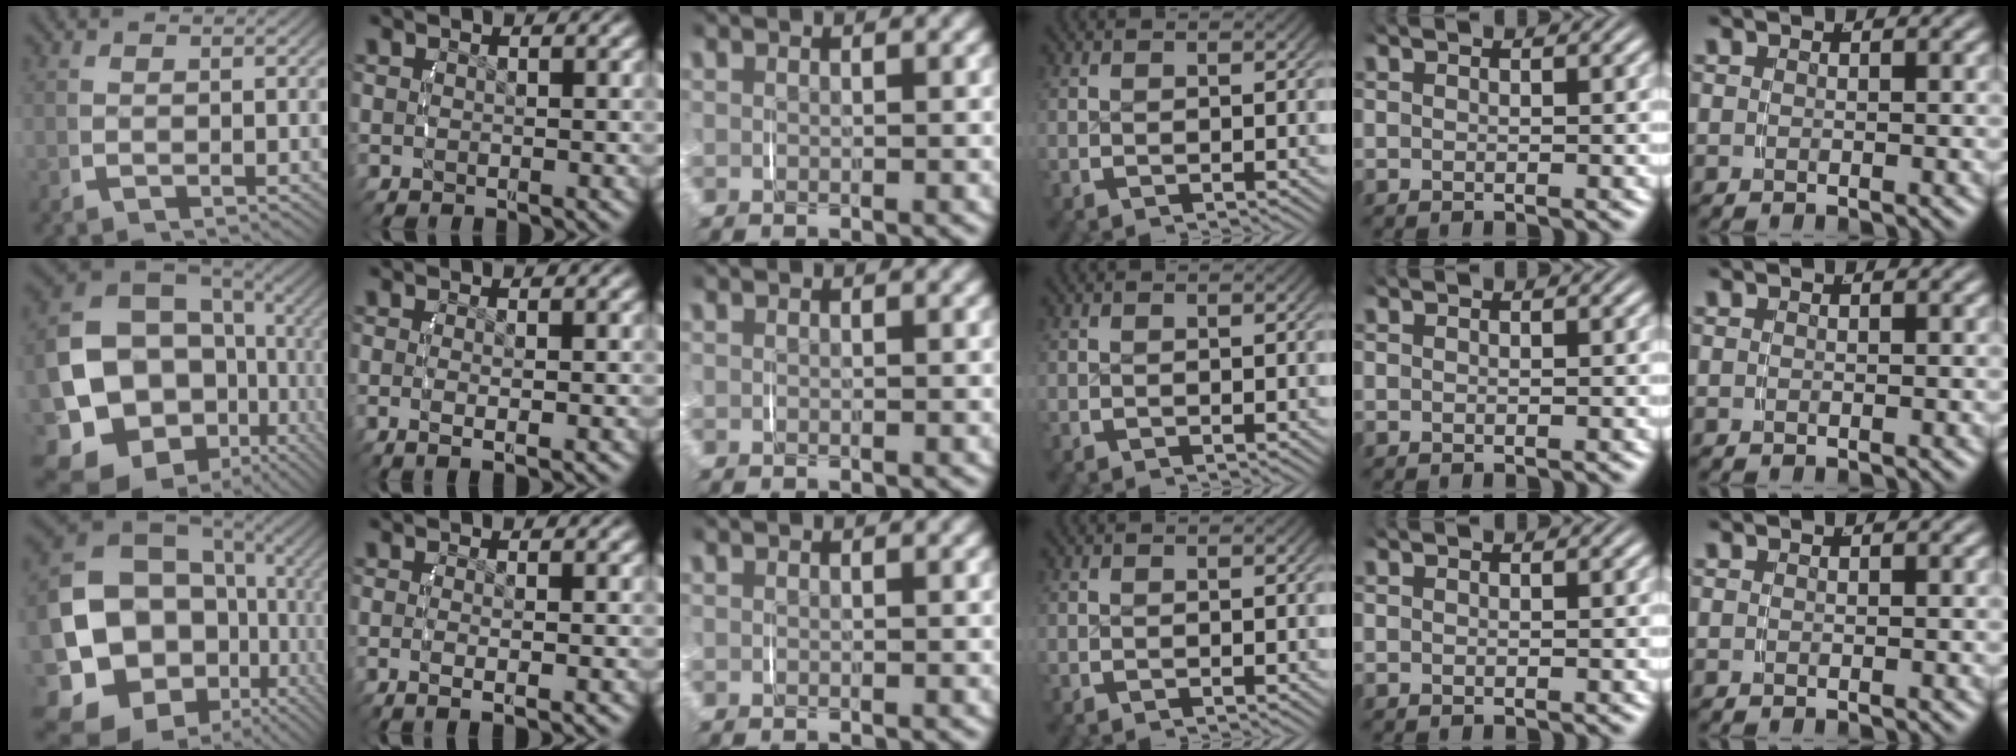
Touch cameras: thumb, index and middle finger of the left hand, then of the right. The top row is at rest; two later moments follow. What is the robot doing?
{"motion": "lift_and_place", "object": "napkin"}